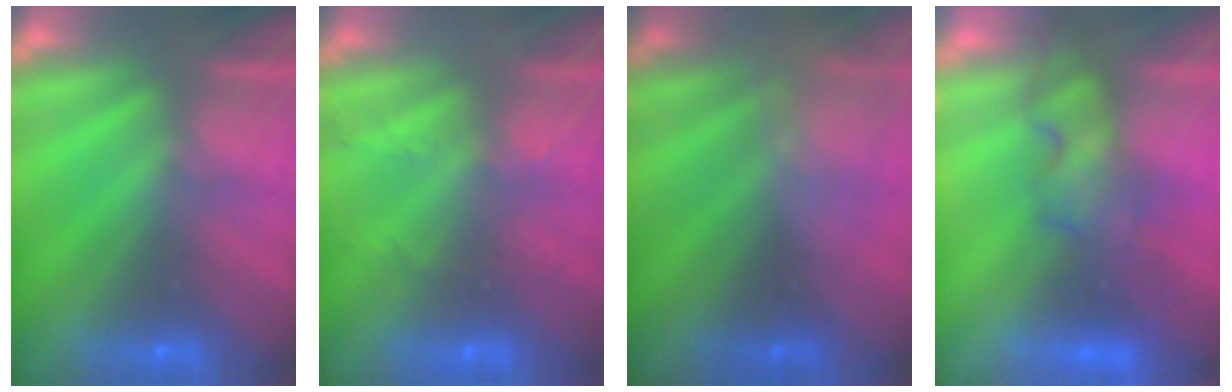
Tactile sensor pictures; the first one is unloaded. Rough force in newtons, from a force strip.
{"total": 2.1}
{"total": 2.3}
{"total": 3.7}